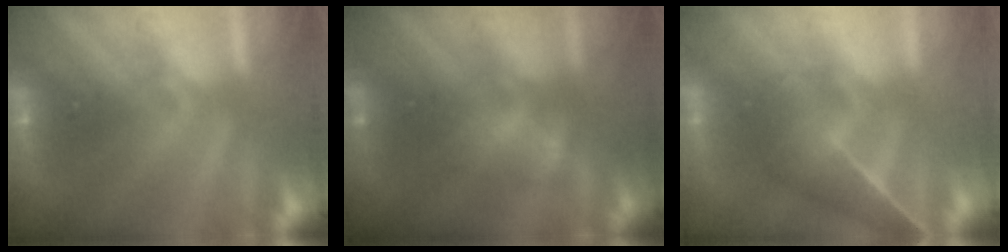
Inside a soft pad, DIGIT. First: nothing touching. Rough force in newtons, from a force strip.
{"total": 2.3}
{"total": 3.7}